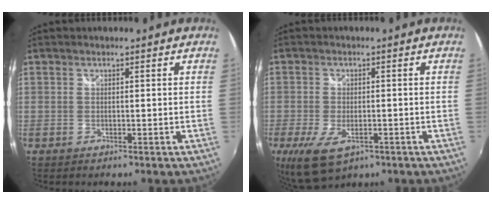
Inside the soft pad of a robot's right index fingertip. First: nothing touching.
{"total": 8.9, "force": [-4.2, 4.5, 6.4], "torque": [-0.143, -0.032, -0.073]}